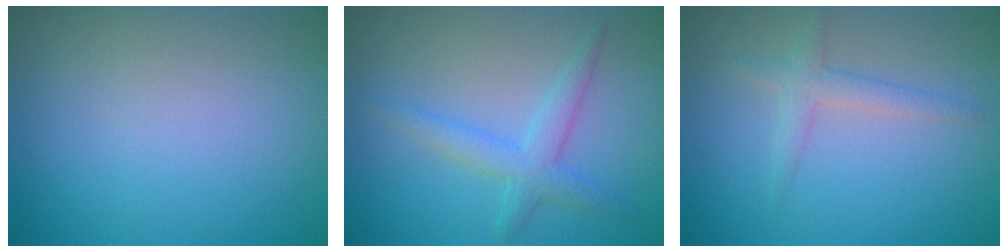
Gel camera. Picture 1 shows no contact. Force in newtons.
{"total": 2.8, "press": 2.8, "slide": 0.1}
{"total": 1.2, "press": 1.2, "slide": 0.1}